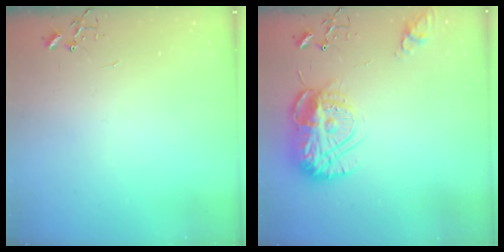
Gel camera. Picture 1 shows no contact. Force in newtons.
{"total": 15.2, "press": 15.1, "slide": 1.2}